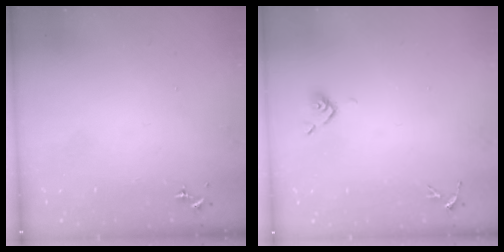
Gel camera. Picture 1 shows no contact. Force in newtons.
{"total": 3.8, "press": 3.7, "slide": 0.8}